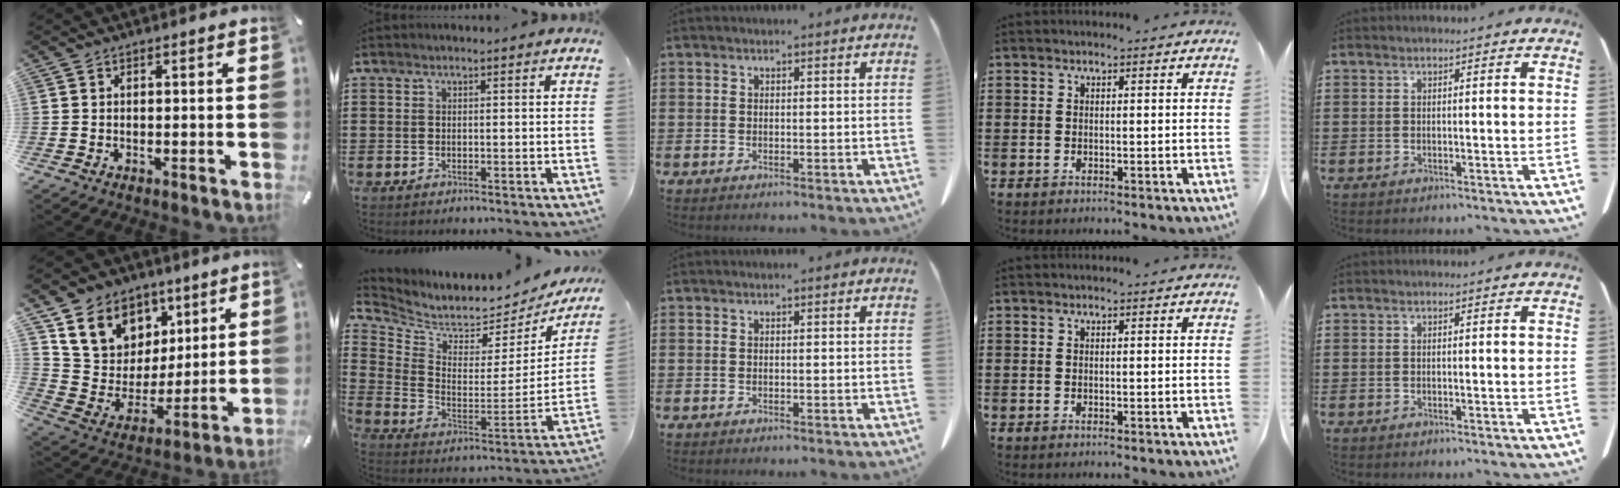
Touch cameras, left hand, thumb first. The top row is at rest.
{"thumb": {"total": 15.6, "force": [8.3, 12.4, 4.7], "torque": [-0.093, -0.047, 0.165]}, "index": {"total": 4.0, "force": [3.8, 1.0, 0.7], "torque": [-0.043, -0.053, 0.062]}}